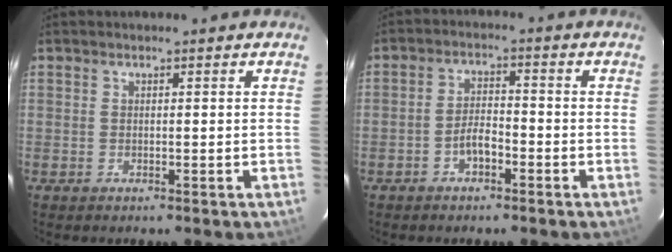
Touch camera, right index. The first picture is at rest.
{"total": 3.8, "force": [-2.4, 1.7, 2.5], "torque": [-0.055, 0.010, -0.041]}